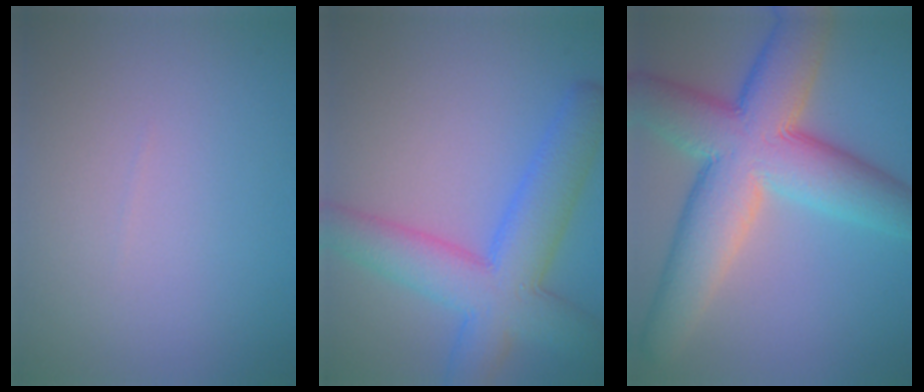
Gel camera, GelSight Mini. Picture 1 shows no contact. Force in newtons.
{"total": 8.2, "press": 8.2, "slide": 0.3}
{"total": 12.0, "press": 12.0, "slide": 0.8}